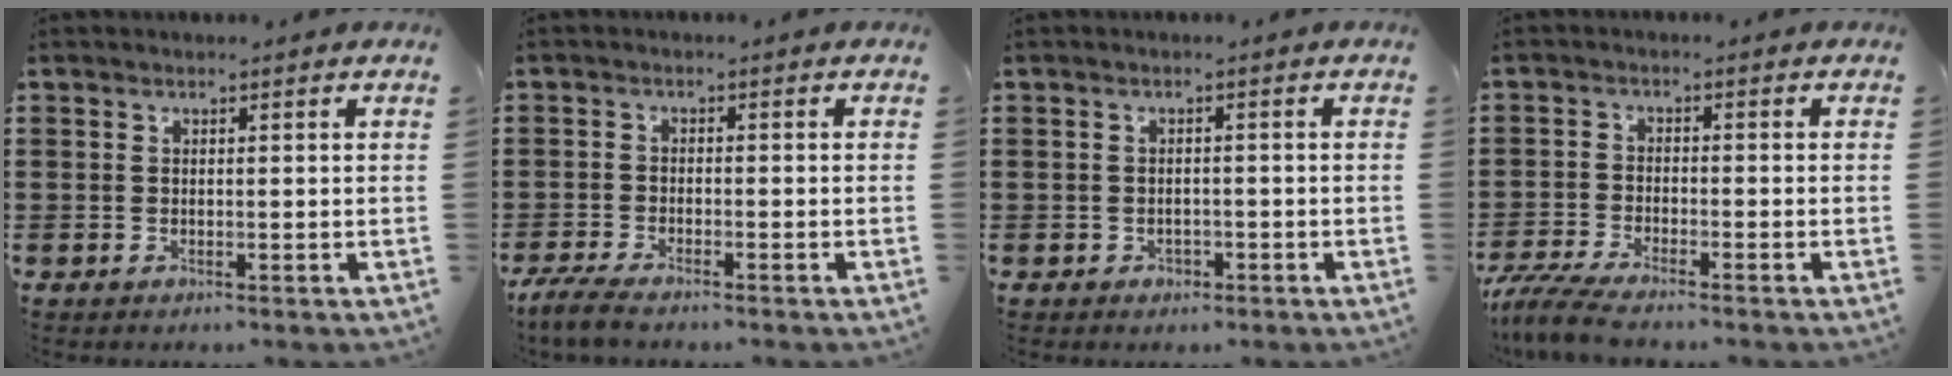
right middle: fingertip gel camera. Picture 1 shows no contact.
{"total": 2.9, "force": [-2.5, 0.1, 1.3], "torque": [-0.044, -0.008, -0.056]}
{"total": 0.0}
{"total": 4.4, "force": [-4.0, 0.0, 1.9], "torque": [-0.059, -0.019, -0.084]}